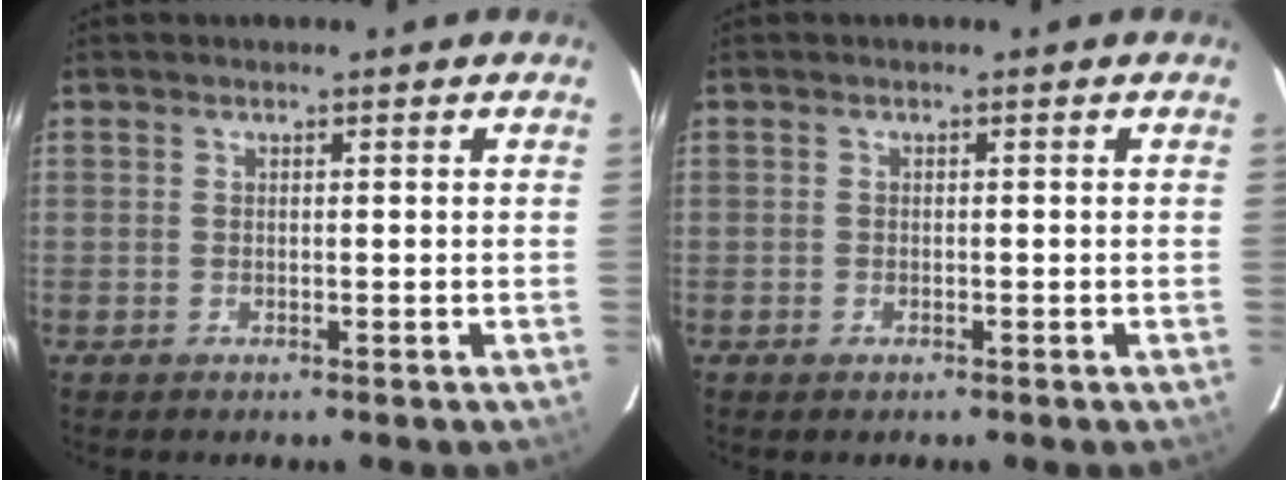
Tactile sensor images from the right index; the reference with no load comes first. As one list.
[{"total": 0.5, "force": [-0.4, -0.1, -0.4], "torque": [0.007, -0.005, -0.005]}]